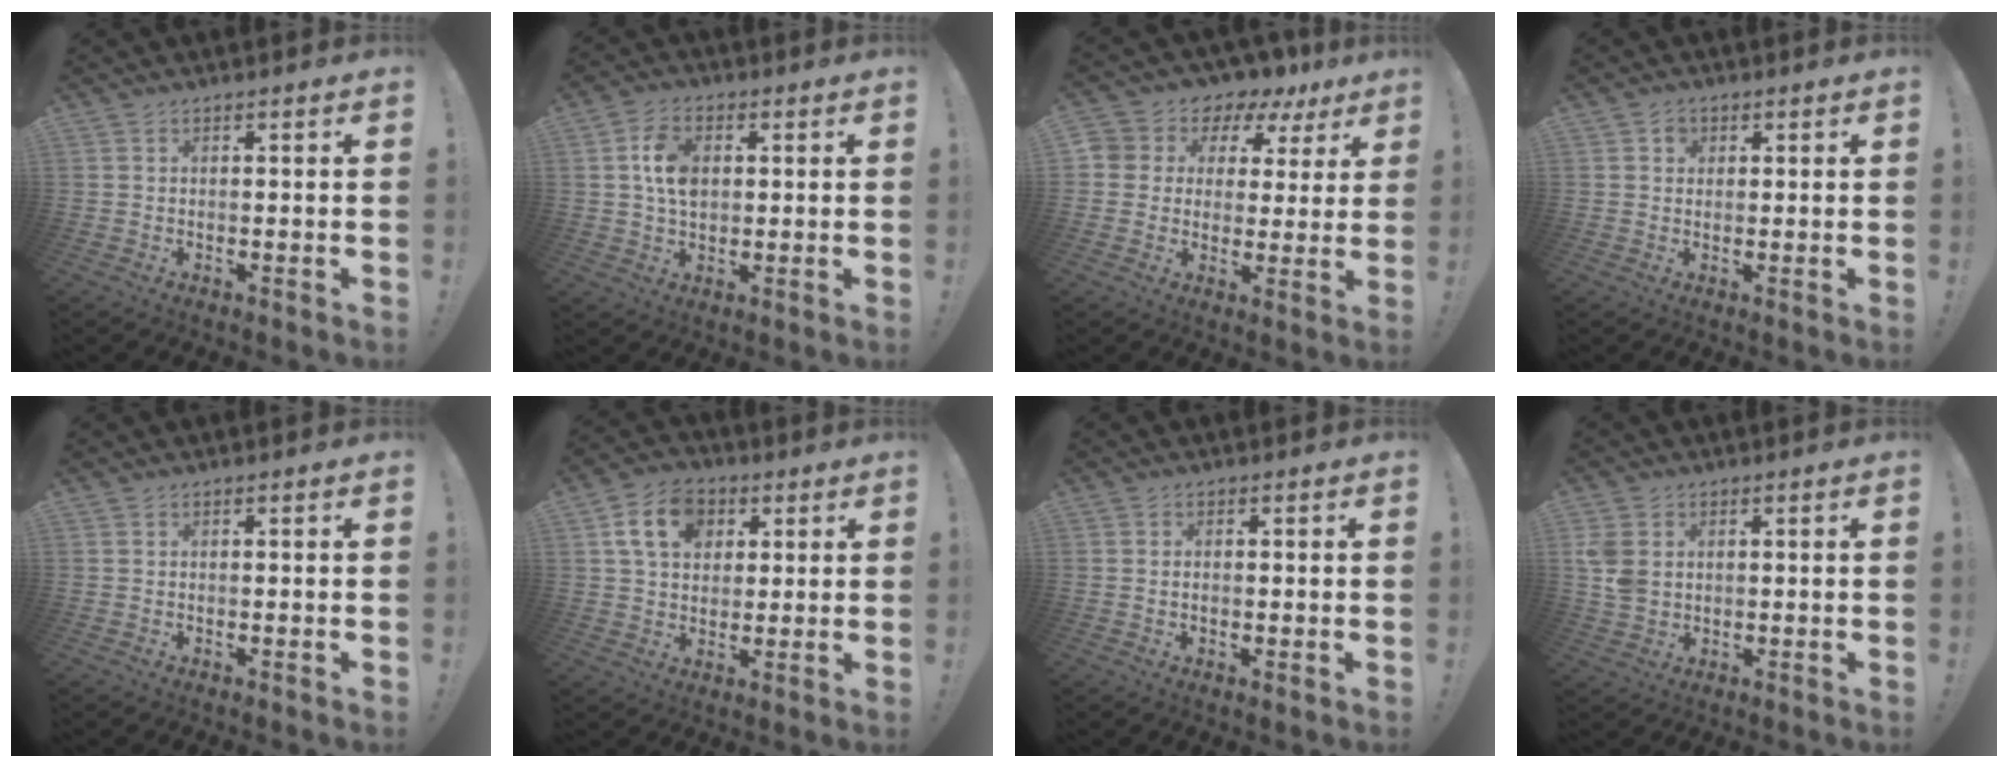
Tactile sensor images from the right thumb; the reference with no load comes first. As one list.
[{"total": 8.4, "force": [1.4, 5.8, 5.9], "torque": [-0.109, 0.006, 0.026]}, {"total": 6.5, "force": [3.1, 5.4, 2.0], "torque": [-0.035, -0.033, 0.060]}, {"total": 2.3, "force": [0.8, 2.1, 0.7], "torque": [-0.005, -0.002, 0.012]}, {"total": 0.0}, {"total": 13.0, "force": [4.6, 9.8, 7.0], "torque": [-0.123, 0.001, 0.090]}, {"total": 1.0, "force": [0.0, 0.5, 0.8], "torque": [-0.022, 0.005, 0.000]}, {"total": 6.6, "force": [1.7, 5.2, 3.7], "torque": [-0.085, 0.003, 0.033]}]